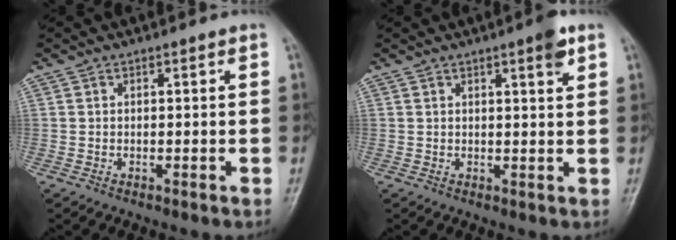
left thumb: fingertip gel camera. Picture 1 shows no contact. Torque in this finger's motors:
{"motor_torque": [0.41, 0.19, 0.37, -0.23, 0.00]}